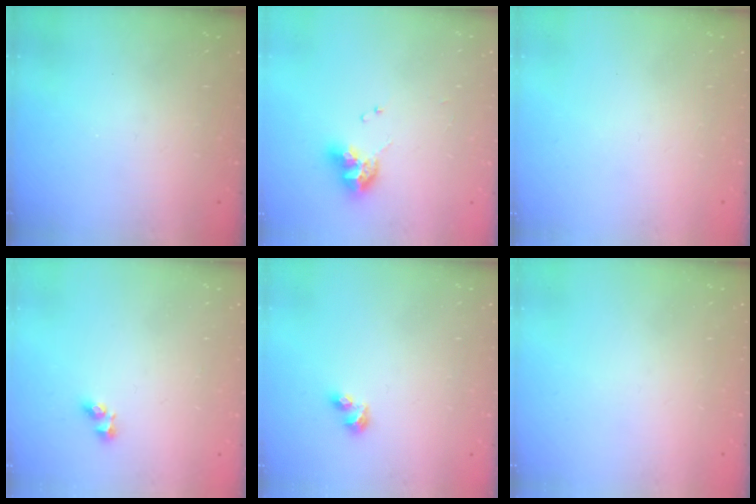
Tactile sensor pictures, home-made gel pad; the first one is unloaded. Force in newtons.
{"total": 9.8, "press": 9.7, "slide": 1.1}
{"total": 0.0}
{"total": 2.4, "press": 2.4, "slide": 0.2}
{"total": 3.4, "press": 3.3, "slide": 0.9}
{"total": 0.0}